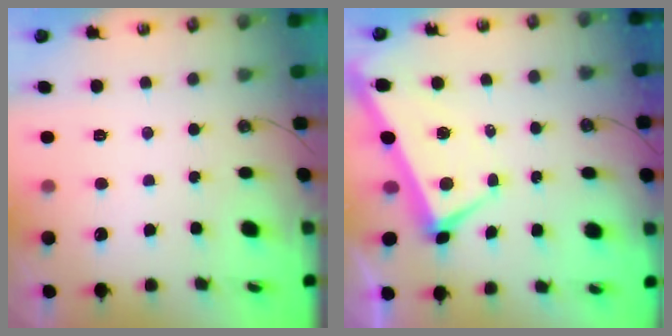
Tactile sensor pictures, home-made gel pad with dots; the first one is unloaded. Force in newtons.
{"total": 0.9, "press": 0.6, "slide": 0.8}